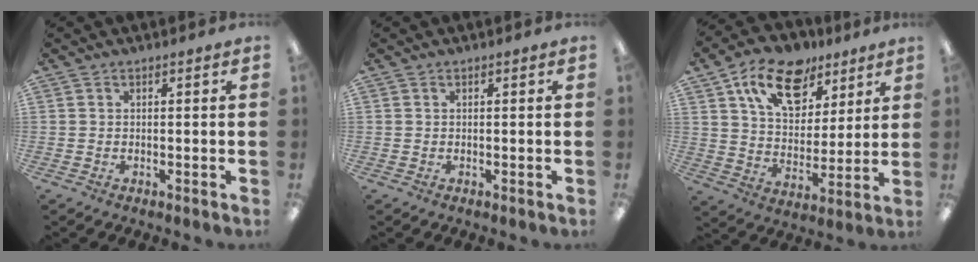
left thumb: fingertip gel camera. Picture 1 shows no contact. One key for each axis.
{"total": 0.0}
{"total": 15.9, "fx": 9.5, "fy": 9.6, "fz": 8.4, "tx": -0.135, "ty": -0.039, "tz": 0.173}